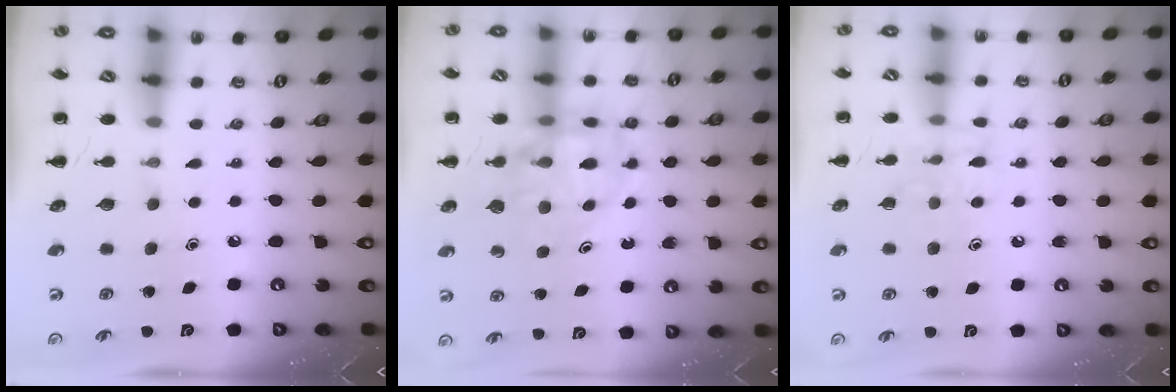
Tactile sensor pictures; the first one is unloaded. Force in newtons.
{"total": 12.0, "press": 11.4, "slide": 3.6}
{"total": 7.3, "press": 7.3, "slide": 0.9}